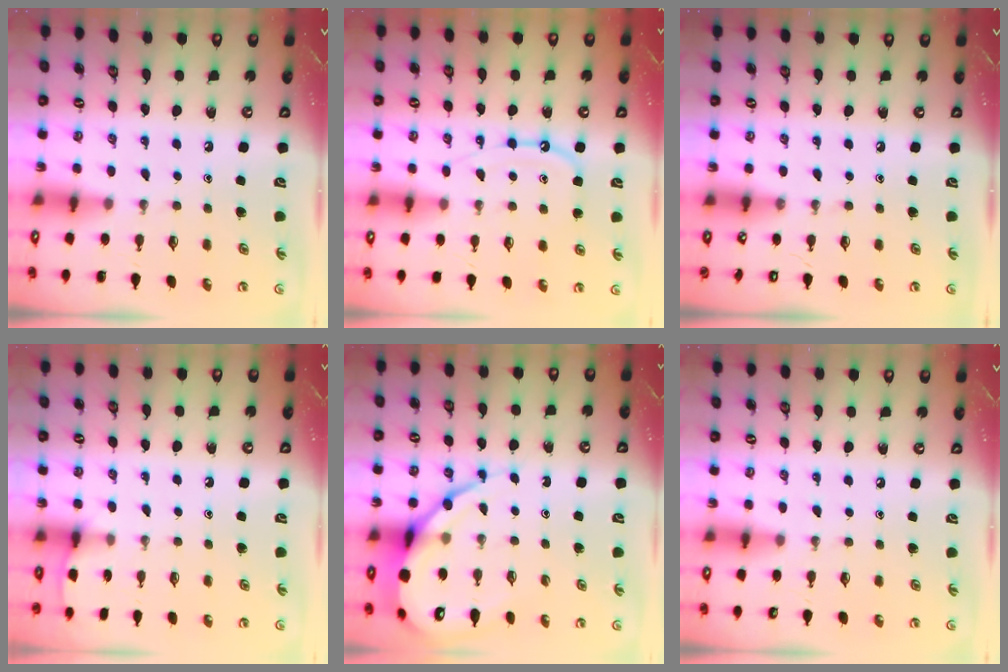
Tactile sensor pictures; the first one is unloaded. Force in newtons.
{"total": 10.5, "press": 10.5, "slide": 1.0}
{"total": 0.0}
{"total": 3.6, "press": 3.6, "slide": 0.5}
{"total": 12.4, "press": 12.3, "slide": 1.4}
{"total": 3.2, "press": 3.2, "slide": 0.6}